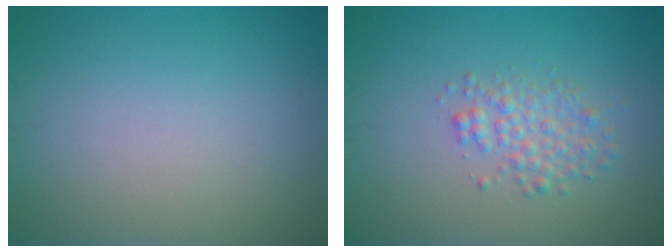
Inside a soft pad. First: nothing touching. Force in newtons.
{"total": 2.5, "press": 2.5, "slide": 0.0}